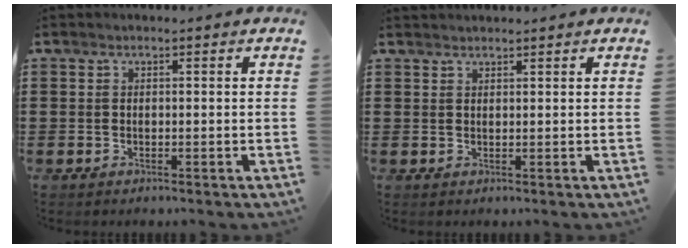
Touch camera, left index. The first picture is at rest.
{"total": 1.1, "force": [1.1, 0.0, 0.1], "torque": [-0.003, -0.001, 0.022]}